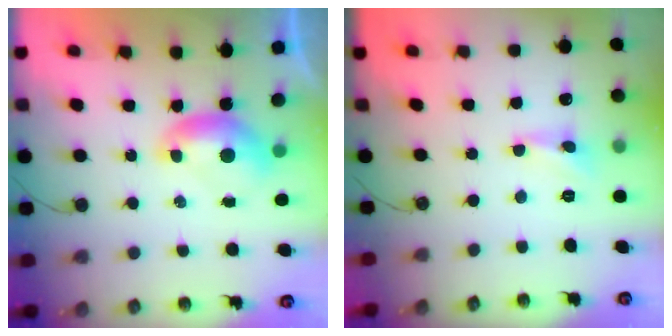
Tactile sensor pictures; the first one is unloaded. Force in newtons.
{"total": 2.4, "press": 2.3, "slide": 0.5}